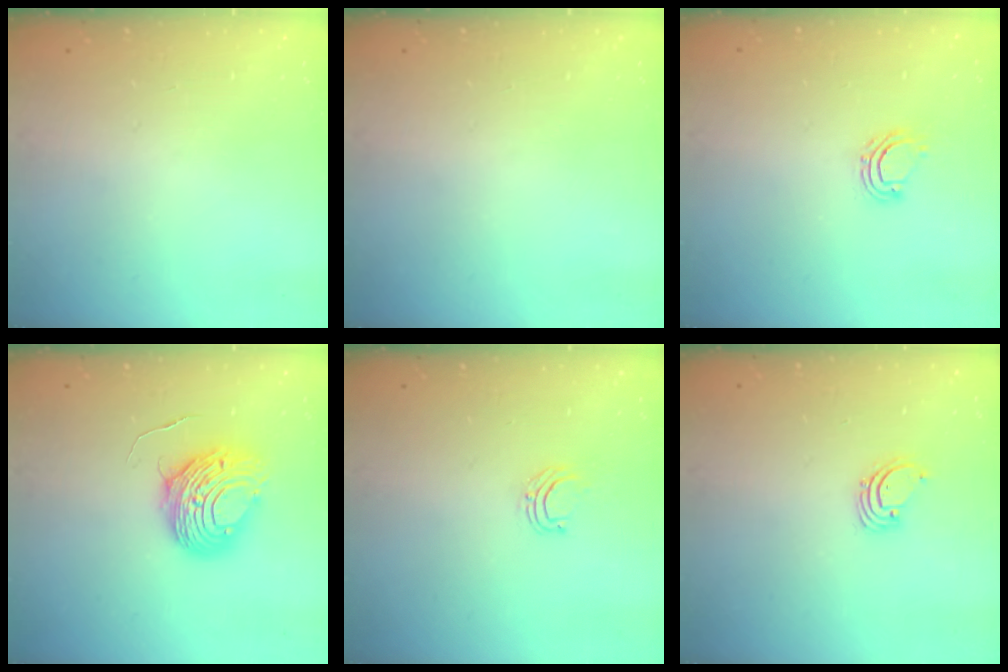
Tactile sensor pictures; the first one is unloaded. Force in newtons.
{"total": 0.0}
{"total": 4.5, "press": 4.5, "slide": 0.2}
{"total": 8.7, "press": 8.7, "slide": 0.9}
{"total": 4.1, "press": 4.1, "slide": 0.3}
{"total": 1.4, "press": 1.4, "slide": 0.1}